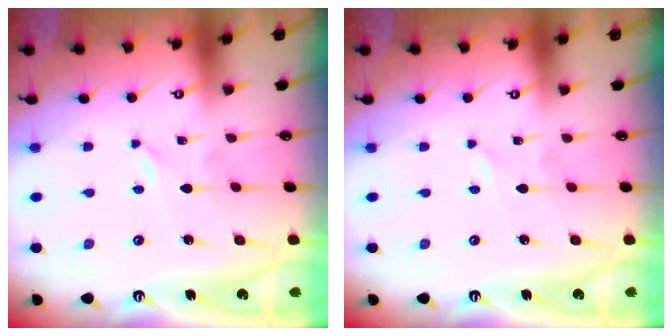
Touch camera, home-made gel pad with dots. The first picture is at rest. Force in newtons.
{"total": 0.0}